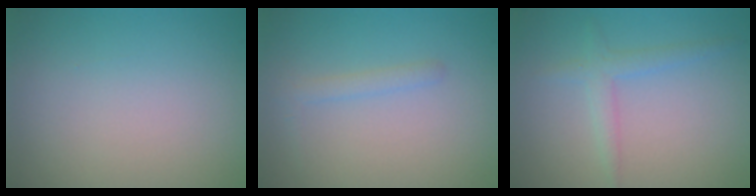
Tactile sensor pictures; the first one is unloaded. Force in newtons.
{"total": 1.1, "press": 1.1, "slide": 0.0}
{"total": 1.9, "press": 1.9, "slide": 0.1}